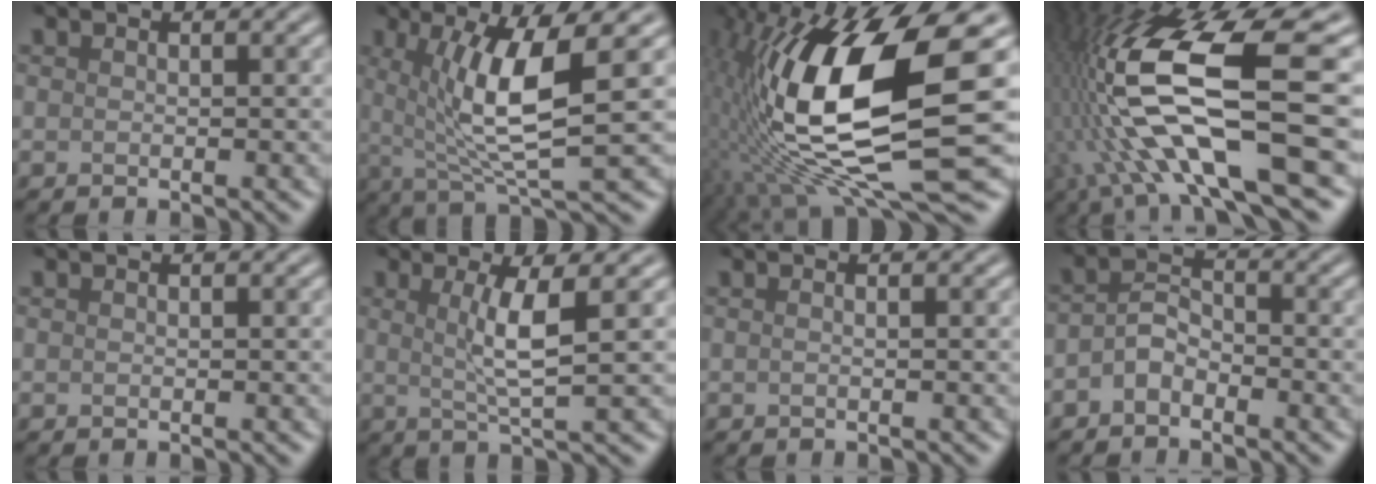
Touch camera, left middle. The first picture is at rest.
{"total": 8.0, "force": [1.3, 1.9, 7.7], "torque": [-0.130, -0.001, 0.029]}
{"total": 16.0, "force": [1.4, 4.9, 15.1], "torque": [-0.287, -0.001, 0.034]}
{"total": 14.5, "force": [-1.6, 4.2, 13.8], "torque": [-0.272, 0.018, -0.023]}
{"total": 0.0}
{"total": 3.9, "force": [0.8, 0.6, 3.7], "torque": [-0.066, 0.002, 0.019]}
{"total": 1.6, "force": [0.3, 0.9, 1.3], "torque": [0.004, 0.000, -0.023]}
{"total": 2.3, "force": [-1.5, 1.1, 1.4], "torque": [-0.027, 0.014, -0.034]}